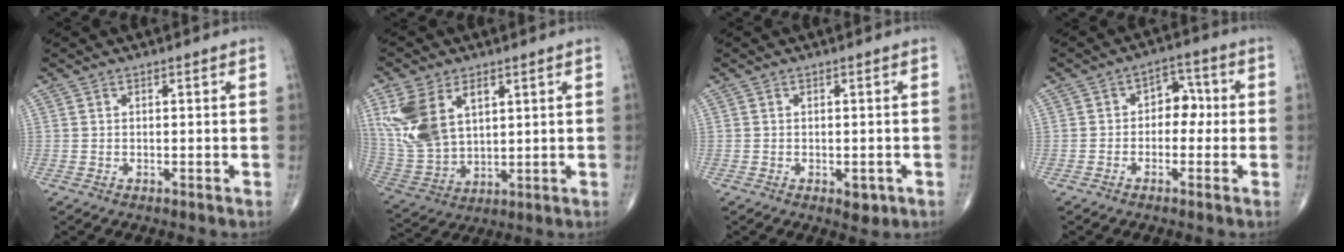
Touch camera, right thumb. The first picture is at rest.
{"total": 14.3, "force": [5.3, 8.7, 10.0], "torque": [-0.204, -0.011, 0.122]}
{"total": 2.4, "force": [-0.9, 1.4, 1.7], "torque": [-0.008, 0.001, -0.007]}
{"total": 5.1, "force": [-0.4, 3.8, 3.5], "torque": [-0.014, 0.025, -0.017]}